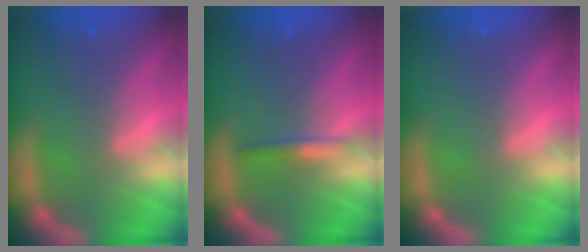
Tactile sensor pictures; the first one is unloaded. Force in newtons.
{"total": 1.4}
{"total": 0.0}